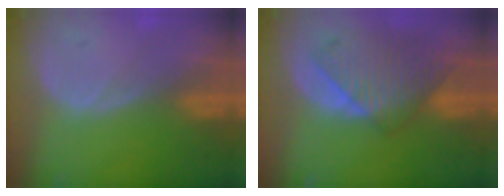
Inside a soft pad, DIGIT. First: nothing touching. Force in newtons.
{"total": 9.1, "press": 8.2, "slide": 4.0}